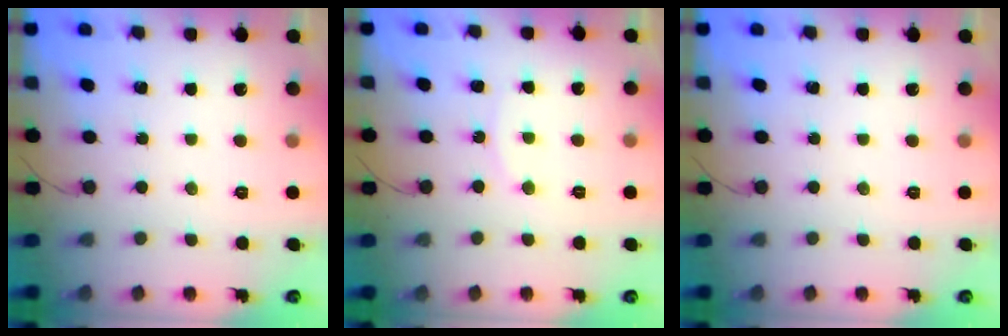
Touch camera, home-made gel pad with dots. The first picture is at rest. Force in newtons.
{"total": 5.4, "press": 5.4, "slide": 0.6}
{"total": 0.0}